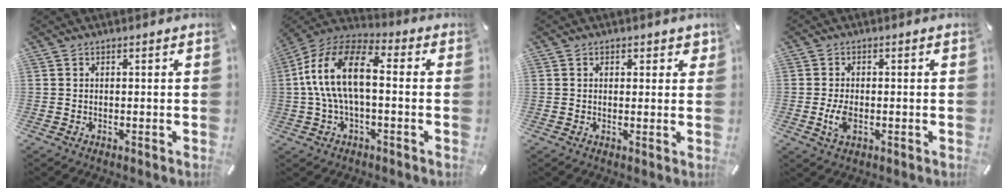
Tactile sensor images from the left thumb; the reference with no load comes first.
{"total": 15.2, "force": [0.2, 7.9, 13.0], "torque": [-0.272, 0.010, 0.000]}
{"total": 1.8, "force": [0.7, 1.4, 0.9], "torque": [0.005, -0.005, 0.006]}
{"total": 4.3, "force": [-0.8, 2.4, 3.5], "torque": [-0.087, -0.006, -0.019]}